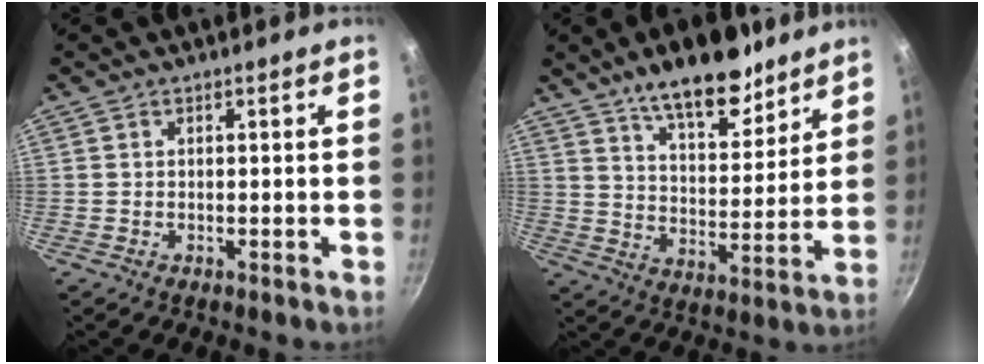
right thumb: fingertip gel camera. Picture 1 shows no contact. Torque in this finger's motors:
{"motor_torque": [0.56, 0.34, 0.44, 0.43, 0.06]}